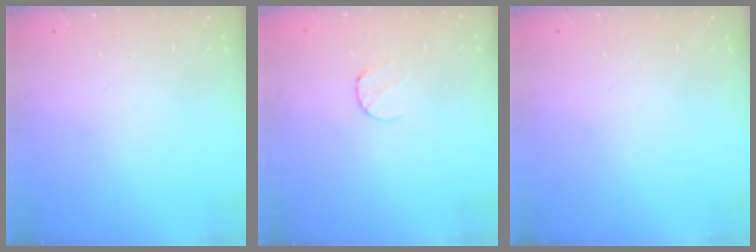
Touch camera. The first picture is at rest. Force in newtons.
{"total": 5.1, "press": 5.1, "slide": 0.5}
{"total": 0.0}